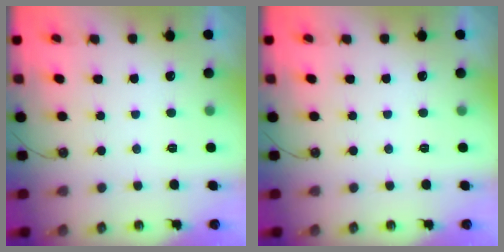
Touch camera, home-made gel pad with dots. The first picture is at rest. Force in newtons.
{"total": 0.0}